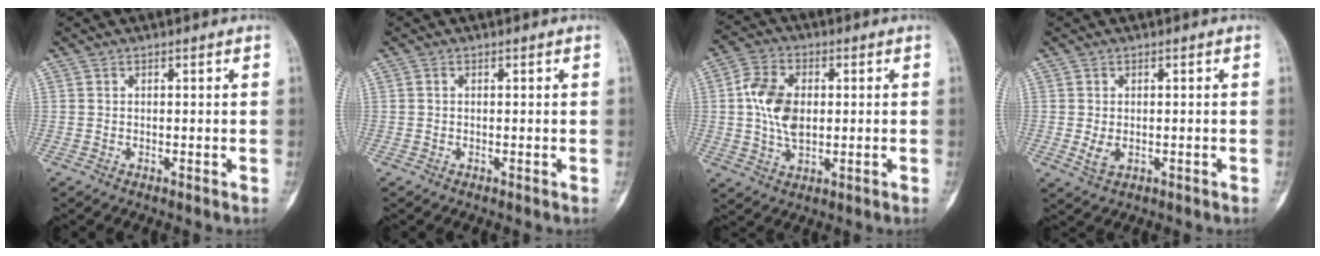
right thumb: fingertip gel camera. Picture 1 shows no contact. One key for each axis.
{"total": 0.0}
{"total": 9.8, "fx": 0.6, "fy": 6.3, "fz": 7.5, "tx": -0.139, "ty": 0.004, "tz": 0.011}
{"total": 2.7, "fx": -0.4, "fy": 1.7, "fz": 2.0, "tx": -0.038, "ty": -0.005, "tz": -0.002}